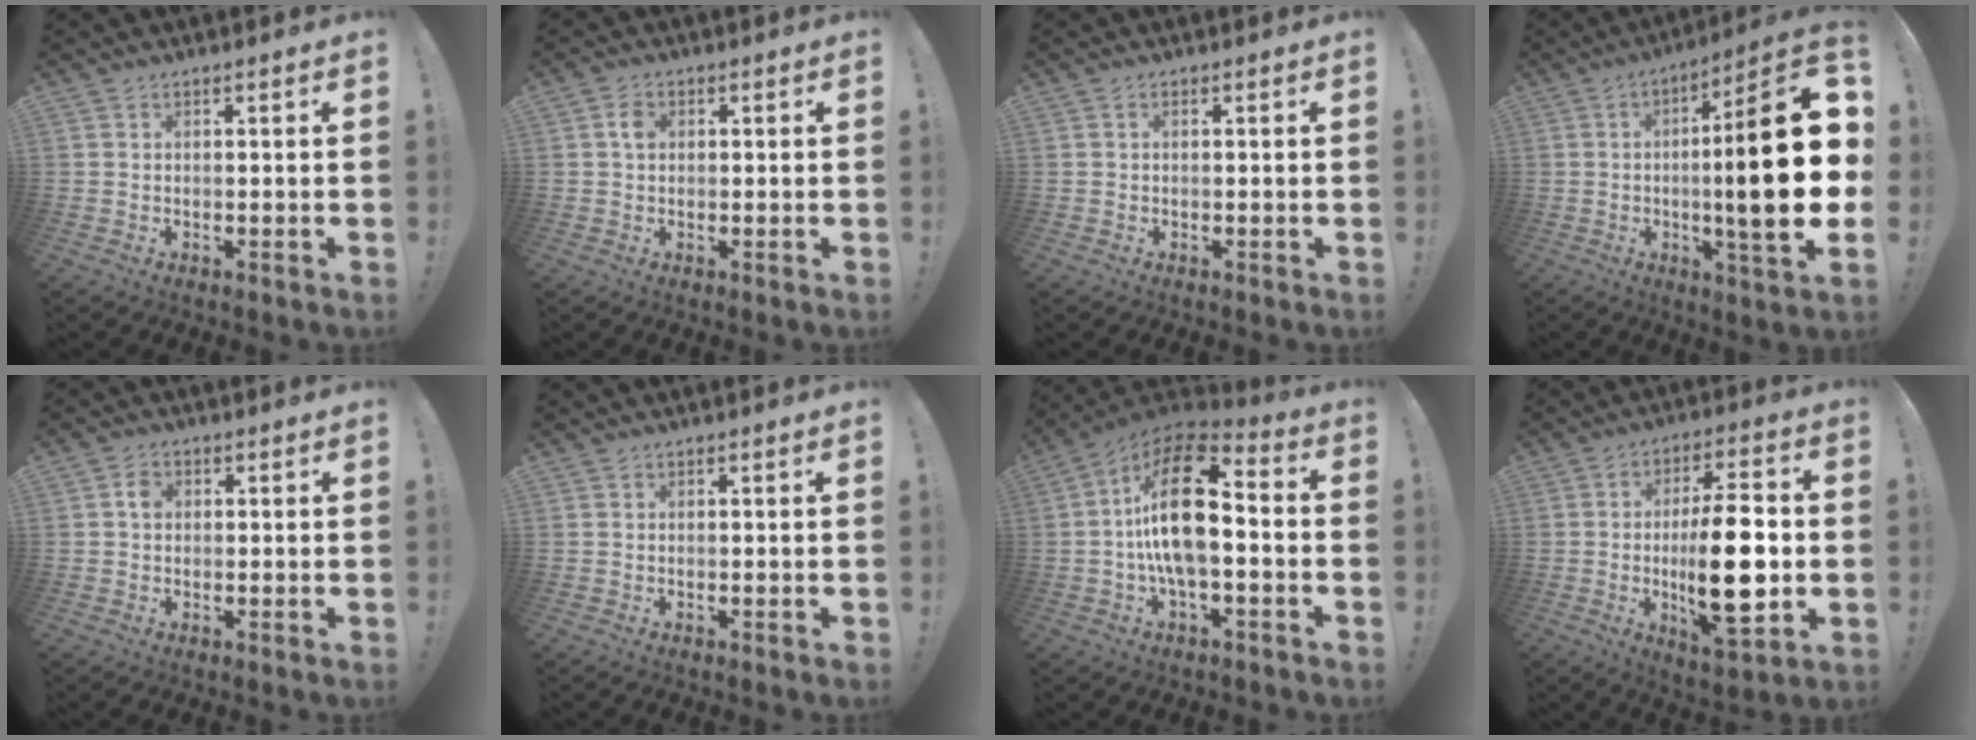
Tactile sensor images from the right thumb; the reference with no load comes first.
{"total": 2.9, "force": [0.5, 2.1, 1.9], "torque": [-0.027, 0.004, 0.005]}
{"total": 0.6, "force": [0.1, 0.3, 0.5], "torque": [-0.014, 0.004, 0.003]}
{"total": 23.9, "force": [-0.6, 3.3, 23.6], "torque": [-0.371, -0.012, -0.018]}
{"total": 2.7, "force": [0.2, 2.2, 1.6], "torque": [-0.020, 0.004, -0.001]}
{"total": 0.0}
{"total": 20.0, "force": [0.4, 9.3, 17.7], "torque": [-0.315, 0.007, 0.005]}
{"total": 19.4, "force": [-1.5, 6.6, 18.2], "torque": [-0.302, -0.004, -0.022]}